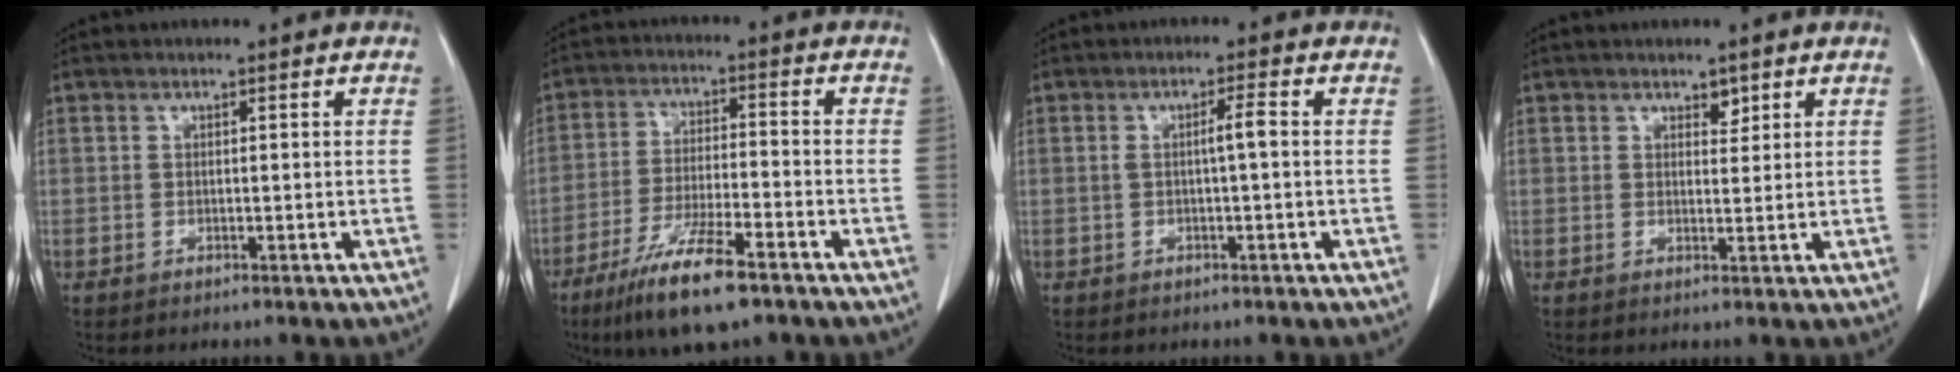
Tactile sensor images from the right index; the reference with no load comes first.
{"total": 11.7, "force": [-7.6, 1.7, 8.7], "torque": [-0.166, -0.024, -0.132]}
{"total": 2.4, "force": [0.0, -0.1, 2.4], "torque": [-0.041, 0.003, -0.001]}
{"total": 1.6, "force": [1.2, 0.8, 0.7], "torque": [-0.009, -0.003, 0.017]}